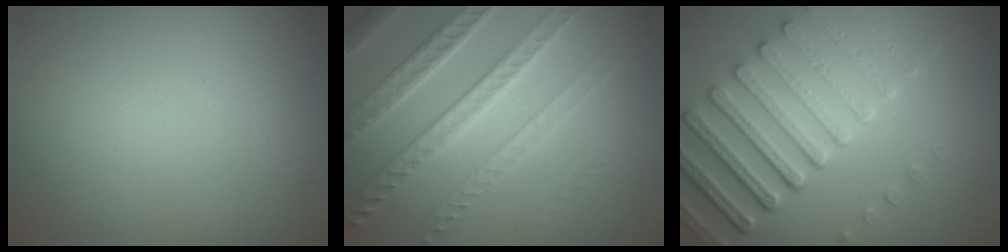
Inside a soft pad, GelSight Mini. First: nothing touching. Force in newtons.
{"total": 6.6, "press": 4.7, "slide": 4.5}
{"total": 7.3, "press": 5.6, "slide": 4.8}